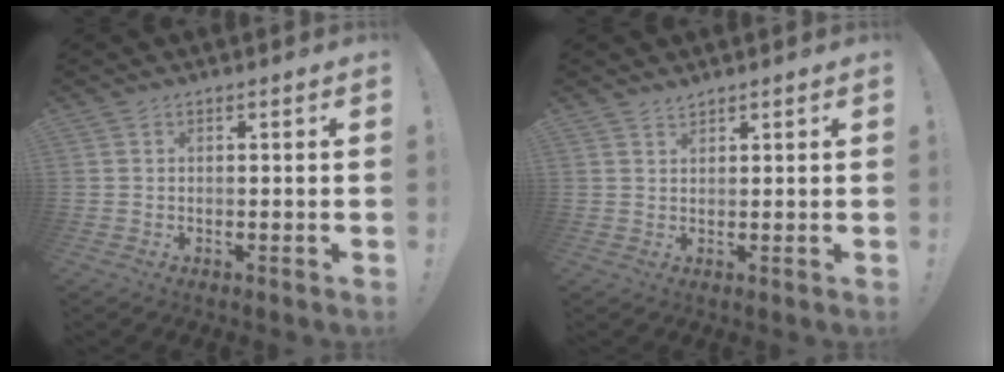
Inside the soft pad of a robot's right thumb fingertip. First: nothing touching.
{"total": 1.8, "force": [1.7, 0.5, 0.3], "torque": [0.000, -0.011, 0.031]}